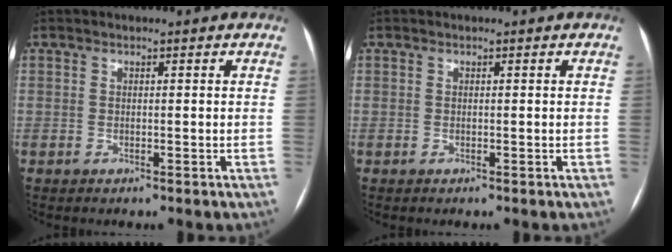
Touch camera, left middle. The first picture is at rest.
{"total": 0.0}